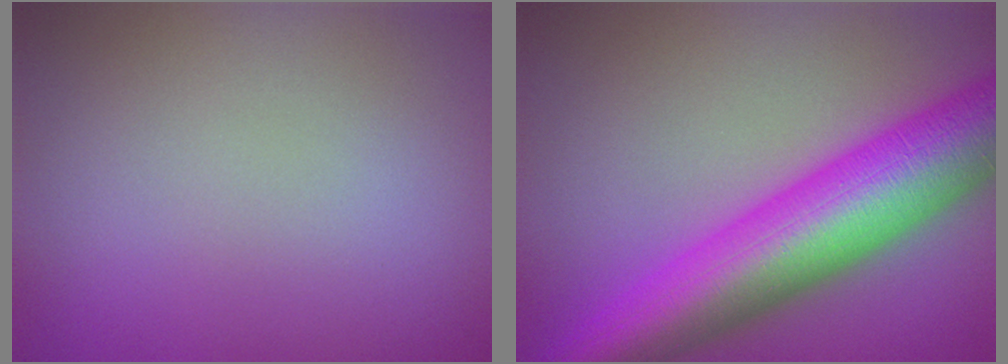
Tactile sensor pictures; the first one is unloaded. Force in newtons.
{"total": 12.3, "press": 12.3, "slide": 0.2}